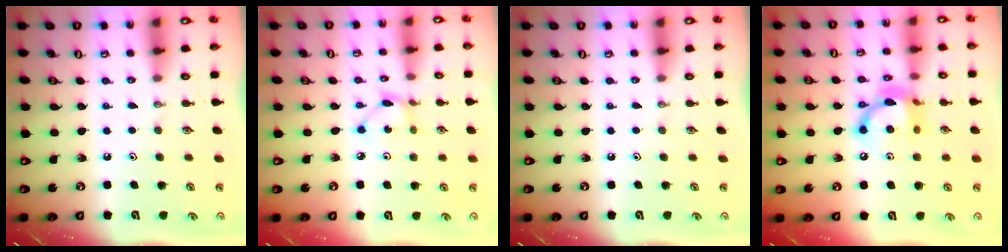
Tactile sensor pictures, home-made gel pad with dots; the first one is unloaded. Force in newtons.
{"total": 2.7, "press": 2.7, "slide": 0.1}
{"total": 0.0}
{"total": 13.2, "press": 13.2, "slide": 0.8}